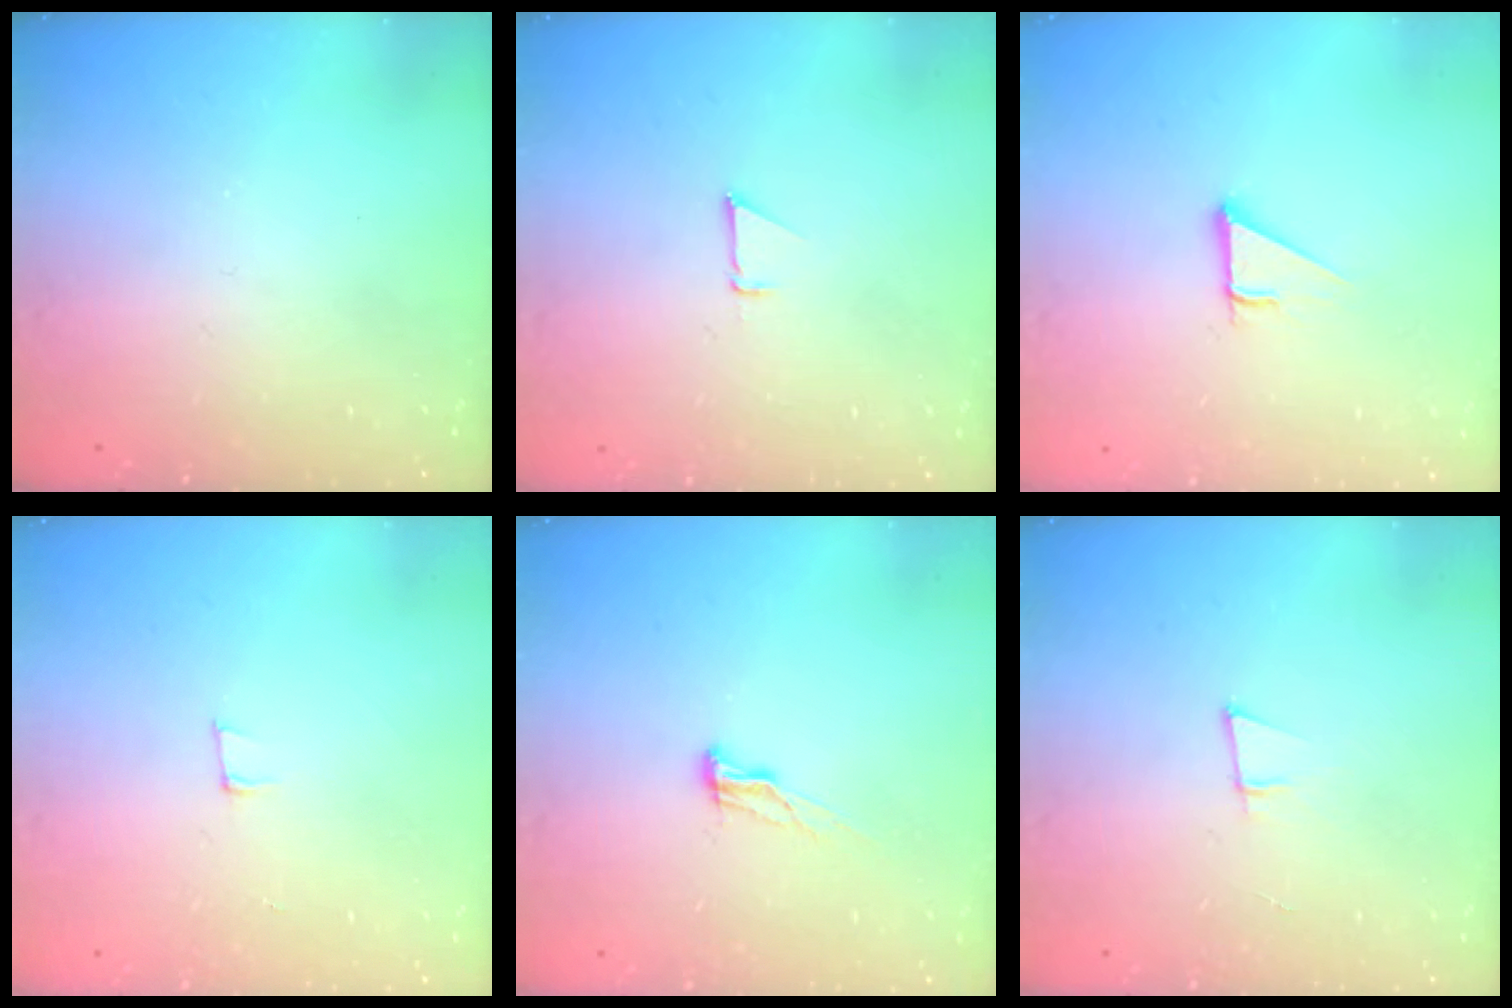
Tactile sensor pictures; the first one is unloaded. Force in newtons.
{"total": 0.9, "press": 0.9, "slide": 0.1}
{"total": 2.7, "press": 2.7, "slide": 0.0}
{"total": 5.6, "press": 4.5, "slide": 3.3}
{"total": 6.2, "press": 6.1, "slide": 0.7}
{"total": 5.2, "press": 4.3, "slide": 2.9}